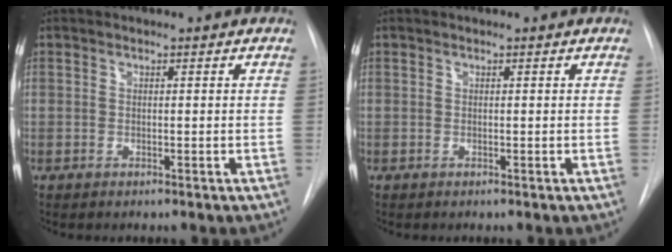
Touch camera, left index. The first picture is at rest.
{"total": 0.0}